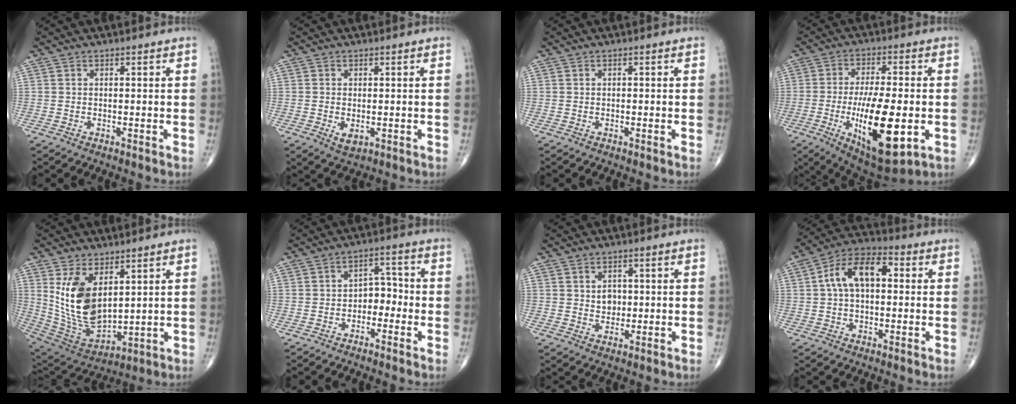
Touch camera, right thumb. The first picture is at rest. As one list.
[{"total": 2.7, "force": [-0.4, 1.6, 2.1], "torque": [-0.032, -0.006, -0.001]}, {"total": 0.0}, {"total": 18.8, "force": [-4.4, 6.8, 17.0], "torque": [-0.281, -0.007, -0.057]}, {"total": 14.9, "force": [4.5, 8.1, 11.7], "torque": [-0.204, -0.024, 0.113]}, {"total": 4.9, "force": [-1.7, 3.4, 3.0], "torque": [-0.018, 0.031, -0.038]}, {"total": 3.2, "force": [0.5, 2.6, 1.9], "torque": [-0.013, -0.002, 0.009]}, {"total": 11.3, "force": [1.6, 6.4, 9.1], "torque": [-0.158, 0.034, 0.018]}]